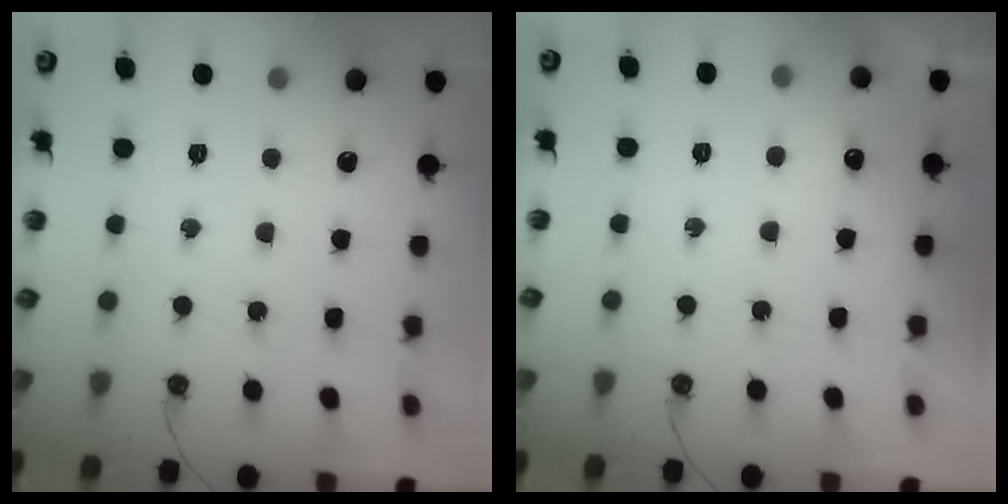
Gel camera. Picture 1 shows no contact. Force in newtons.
{"total": 12.6, "press": 3.9, "slide": 12.0}